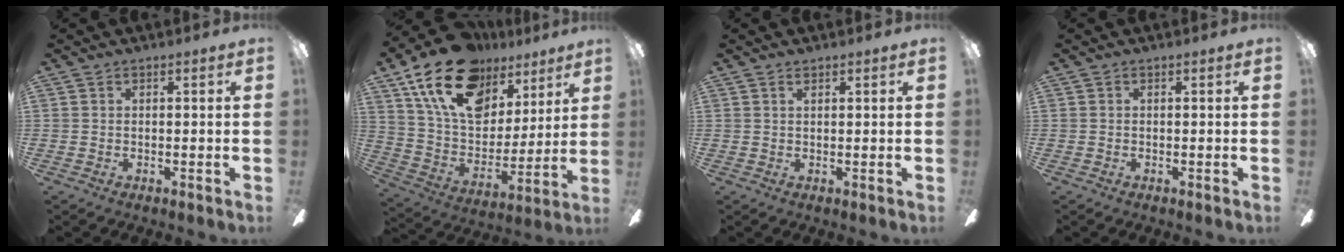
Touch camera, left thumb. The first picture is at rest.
{"total": 22.1, "force": [13.6, 12.6, 11.9], "torque": [-0.211, -0.061, 0.250]}
{"total": 1.0, "force": [0.8, 0.3, 0.4], "torque": [-0.011, 0.000, 0.015]}
{"total": 0.0}